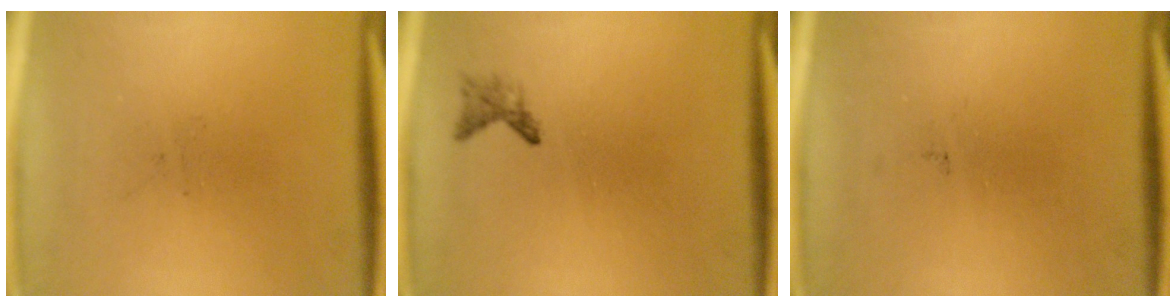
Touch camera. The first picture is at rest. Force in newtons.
{"total": 1.1}
{"total": 0.0}